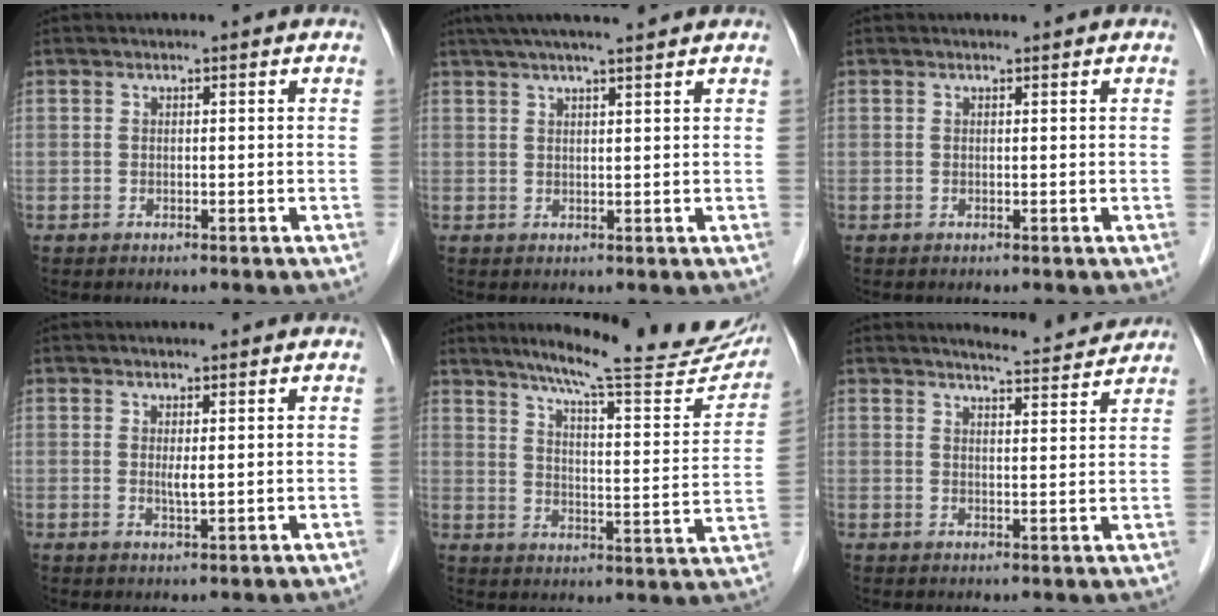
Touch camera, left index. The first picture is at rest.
{"total": 8.9, "force": [7.4, 0.2, 4.9], "torque": [-0.074, 0.029, 0.105]}
{"total": 0.0}
{"total": 1.5, "force": [0.2, 0.1, 1.5], "torque": [-0.031, -0.007, 0.006]}
{"total": 23.1, "force": [19.9, 2.4, 11.6], "torque": [-0.159, -0.046, 0.251]}
{"total": 6.0, "force": [6.0, 0.0, 0.8], "torque": [-0.022, -0.003, 0.075]}